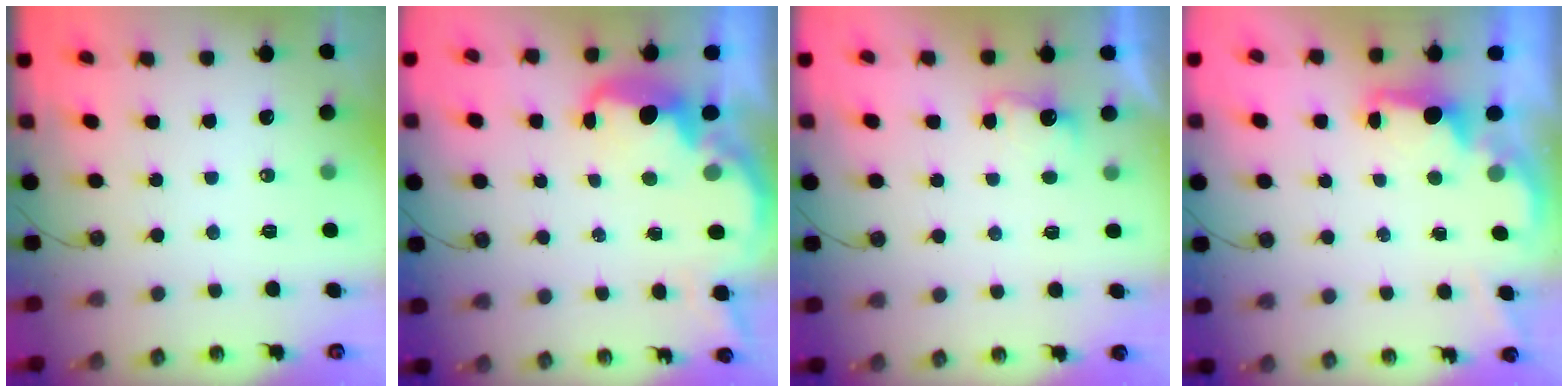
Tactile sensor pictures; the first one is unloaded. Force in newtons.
{"total": 5.6, "press": 5.6, "slide": 0.8}
{"total": 2.8, "press": 2.7, "slide": 0.8}
{"total": 1.6, "press": 1.4, "slide": 0.8}